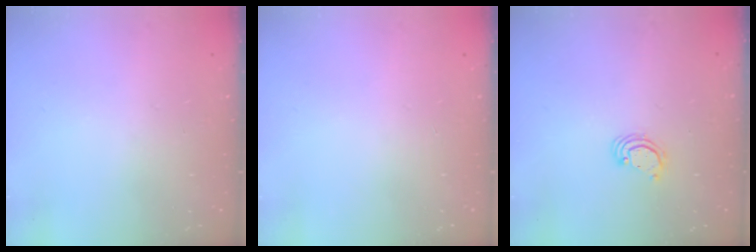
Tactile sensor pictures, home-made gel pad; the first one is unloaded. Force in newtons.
{"total": 0.0}
{"total": 2.2, "press": 2.2, "slide": 0.1}